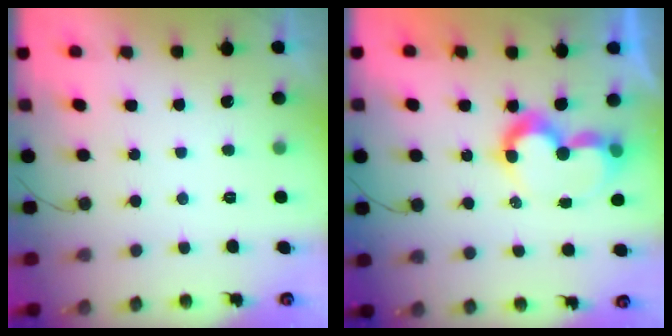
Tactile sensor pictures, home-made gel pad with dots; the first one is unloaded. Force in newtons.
{"total": 10.0, "press": 9.9, "slide": 1.0}